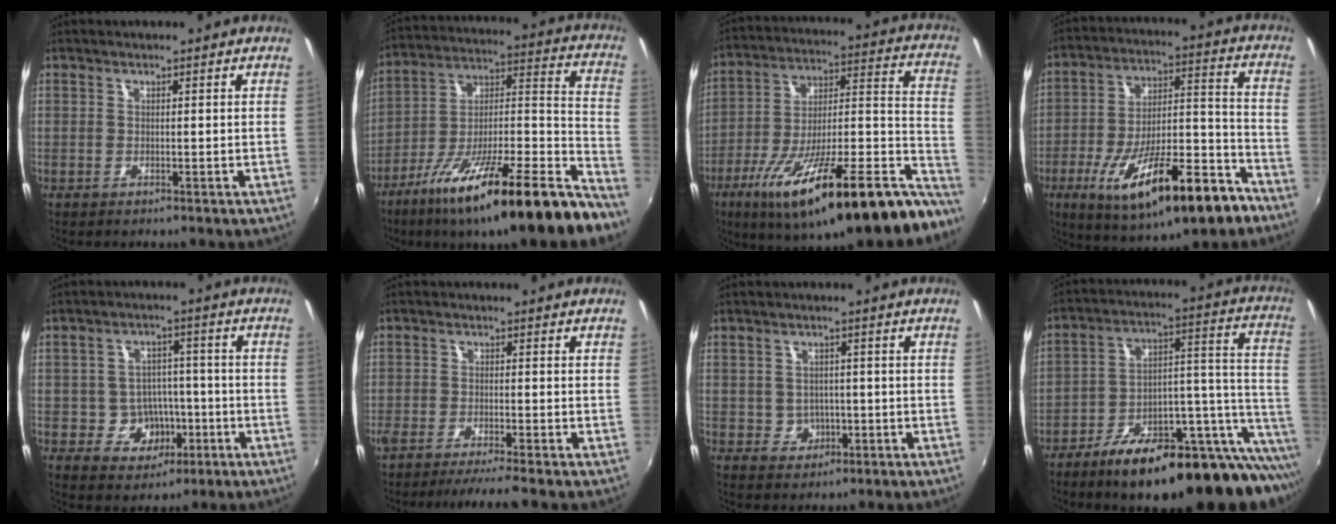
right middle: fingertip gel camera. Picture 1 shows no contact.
{"total": 26.1, "force": [-17.2, 3.1, 19.4], "torque": [-0.282, -0.023, -0.278]}
{"total": 32.9, "force": [-21.2, 7.1, 24.1], "torque": [-0.344, -0.033, -0.326]}
{"total": 22.8, "force": [-12.8, 6.9, 17.6], "torque": [-0.295, -0.024, -0.192]}
{"total": 8.2, "force": [-3.1, 6.9, 3.4], "torque": [-0.072, 0.016, -0.032]}
{"total": 5.5, "force": [-4.8, -1.0, 2.6], "torque": [-0.055, -0.011, -0.079]}
{"total": 3.9, "force": [-0.8, 3.7, 0.8], "torque": [-0.020, 0.006, -0.003]}
{"total": 27.4, "force": [-18.9, 8.9, 17.6], "torque": [-0.210, 0.008, -0.275]}